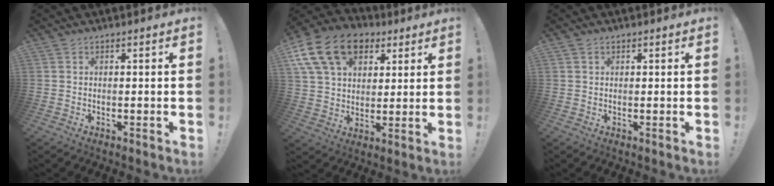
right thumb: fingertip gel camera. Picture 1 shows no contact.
{"total": 18.5, "force": [8.8, 12.6, 10.3], "torque": [-0.180, -0.037, 0.164]}
{"total": 0.6, "force": [0.3, 0.5, 0.0], "torque": [0.004, -0.001, 0.006]}